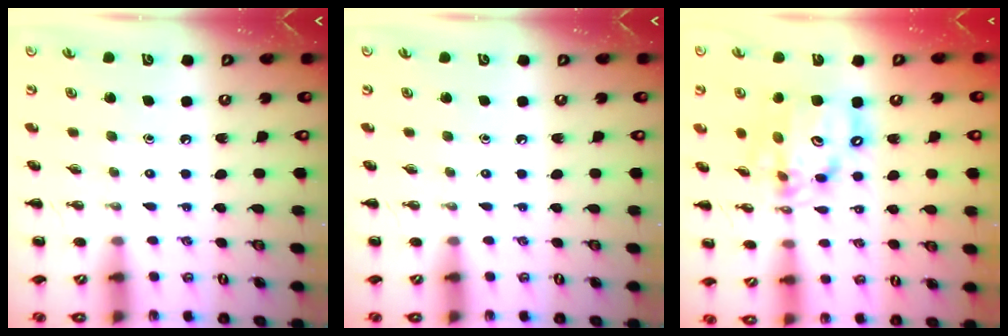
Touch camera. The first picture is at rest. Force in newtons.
{"total": 0.0}
{"total": 14.8, "press": 14.4, "slide": 3.5}